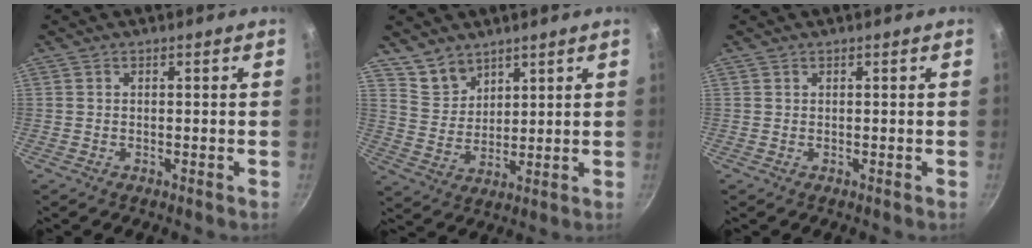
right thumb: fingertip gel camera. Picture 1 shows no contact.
{"total": 6.8, "force": [5.3, 4.0, 1.5], "torque": [-0.008, -0.026, 0.110]}
{"total": 0.0}